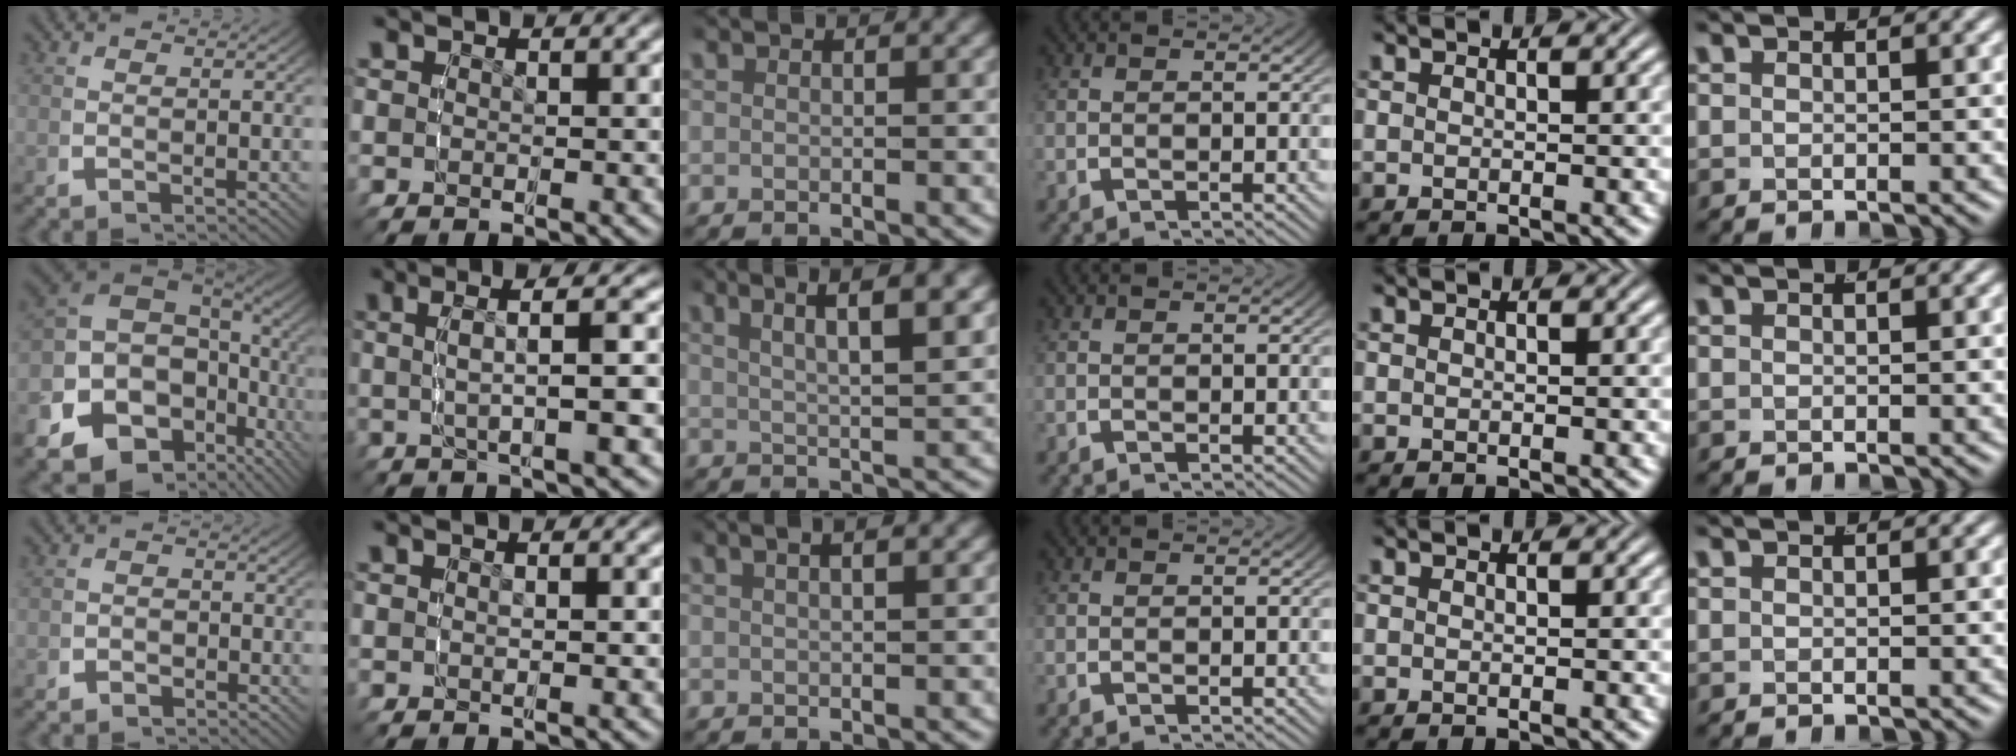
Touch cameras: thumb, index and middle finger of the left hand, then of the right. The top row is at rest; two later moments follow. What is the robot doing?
{"motion": "lift_and_place", "object": "sponge"}